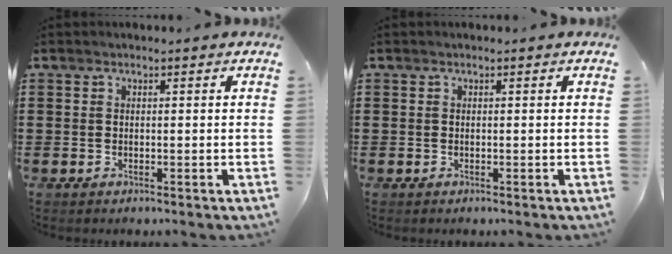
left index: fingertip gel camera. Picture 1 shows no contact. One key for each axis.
{"total": 0.0}